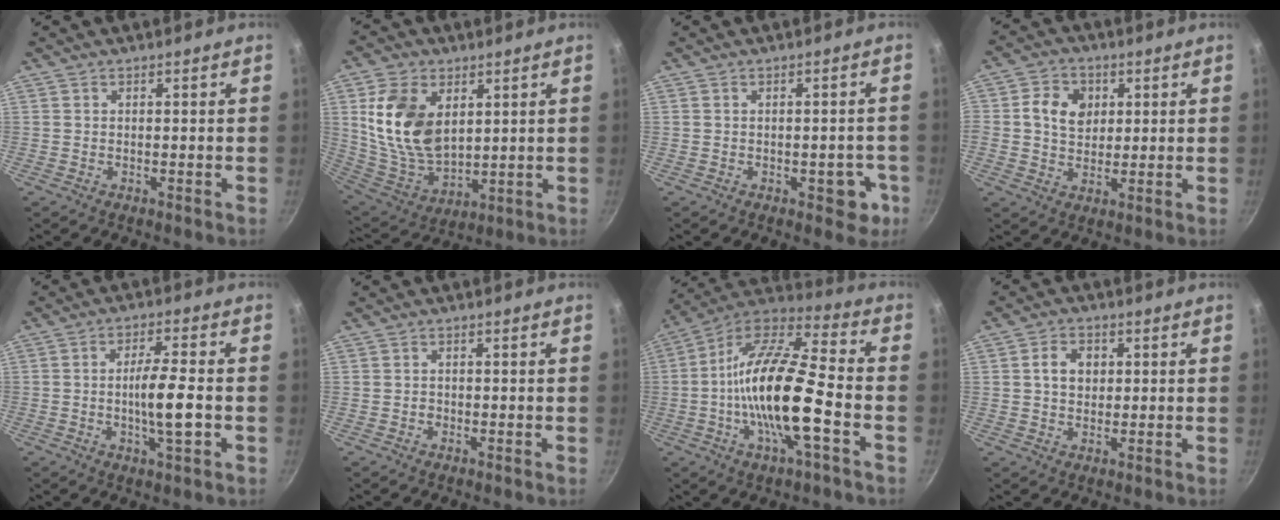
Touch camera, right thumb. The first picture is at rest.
{"total": 16.1, "force": [4.3, 10.4, 11.5], "torque": [-0.201, -0.032, 0.096]}
{"total": 5.2, "force": [-1.9, 2.9, 3.9], "torque": [-0.017, 0.017, -0.020]}
{"total": 7.4, "force": [1.7, 6.1, 3.8], "torque": [-0.045, -0.004, 0.018]}
{"total": 8.2, "force": [-1.7, 1.9, 7.8], "torque": [-0.137, 0.014, -0.034]}
{"total": 0.7, "force": [-0.3, 0.7, 0.1], "torque": [0.000, 0.002, -0.006]}
{"total": 20.5, "force": [-4.7, 6.2, 18.9], "torque": [-0.350, 0.034, -0.106]}
{"total": 5.0, "force": [0.9, 3.9, 2.9], "torque": [-0.029, 0.003, 0.010]}